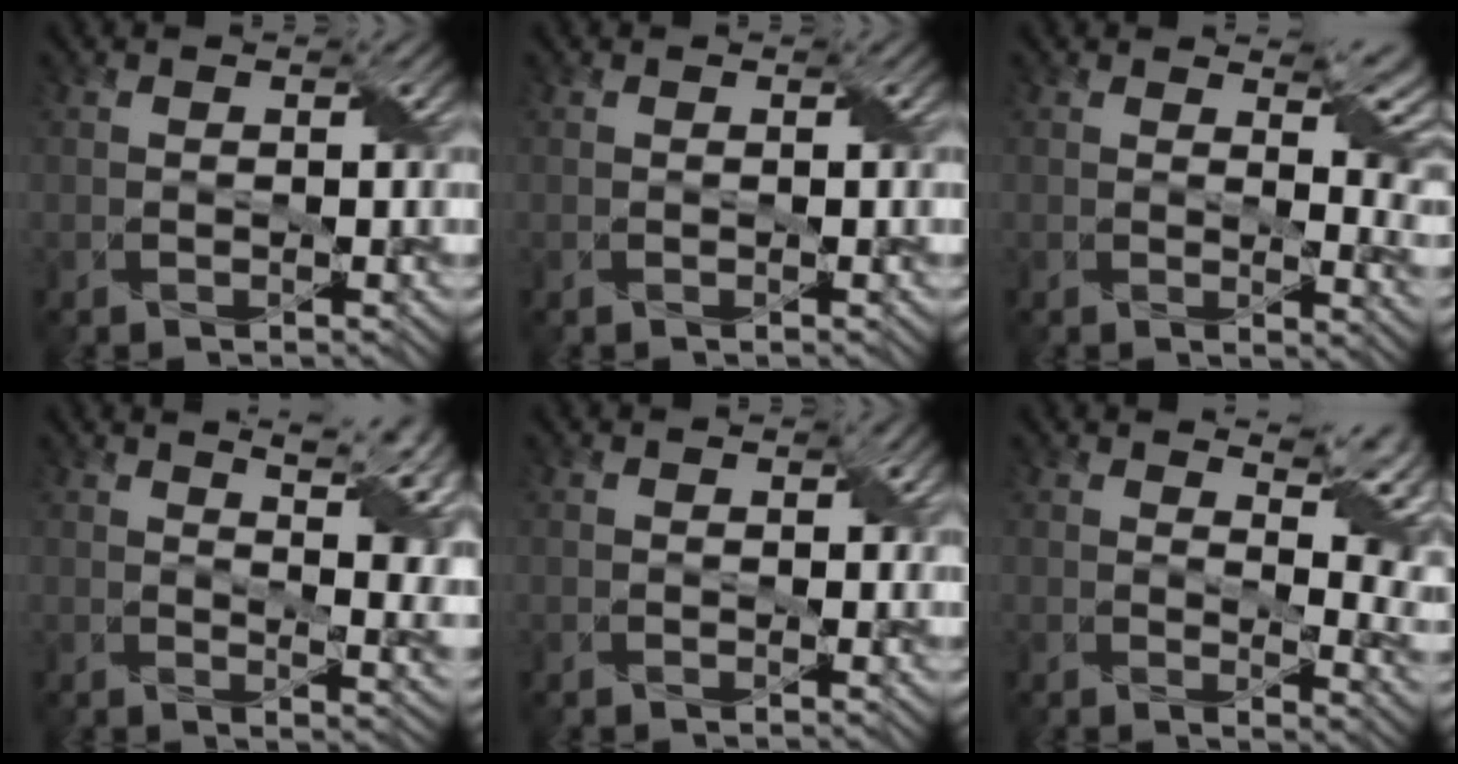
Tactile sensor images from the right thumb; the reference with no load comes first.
{"total": 0.0}
{"total": 5.6, "force": [2.9, 1.5, 4.5], "torque": [-0.061, 0.002, 0.050]}
{"total": 13.2, "force": [6.3, 4.7, 10.6], "torque": [-0.136, 0.044, 0.084]}
{"total": 0.7, "force": [0.2, 0.6, 0.3], "torque": [-0.005, -0.003, 0.005]}
{"total": 7.5, "force": [4.3, 1.9, 5.9], "torque": [-0.086, 0.009, 0.074]}